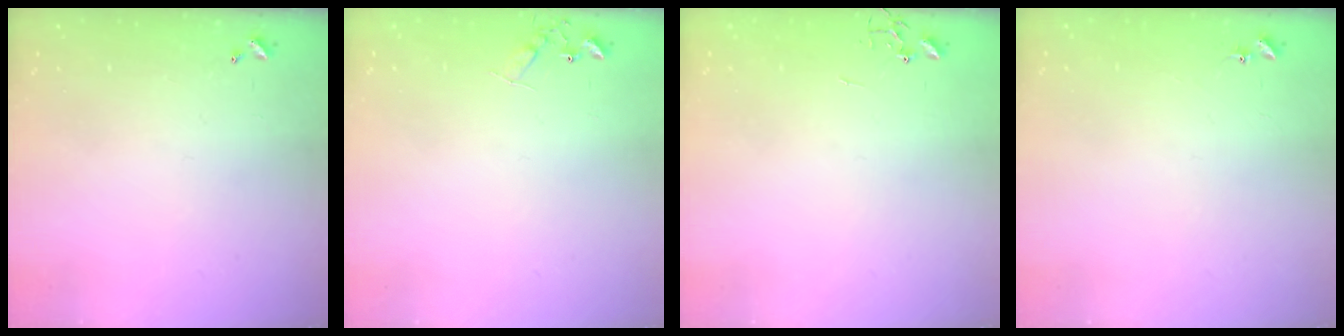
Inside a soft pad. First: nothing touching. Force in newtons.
{"total": 7.0, "press": 7.0, "slide": 0.8}
{"total": 0.0}
{"total": 4.3, "press": 4.2, "slide": 0.6}